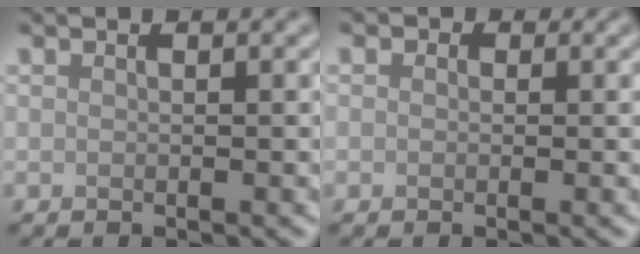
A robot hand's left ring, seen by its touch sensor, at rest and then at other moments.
{"total": 1.1, "force": [0.3, 1.0, 0.3], "torque": [0.001, -0.001, -0.006]}